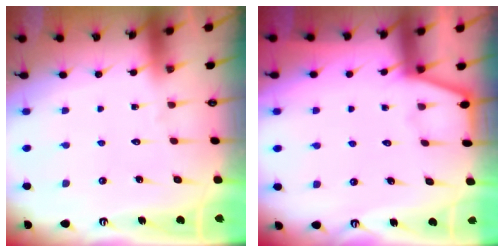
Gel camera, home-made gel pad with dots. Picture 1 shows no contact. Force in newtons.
{"total": 2.3, "press": 2.3, "slide": 0.2}